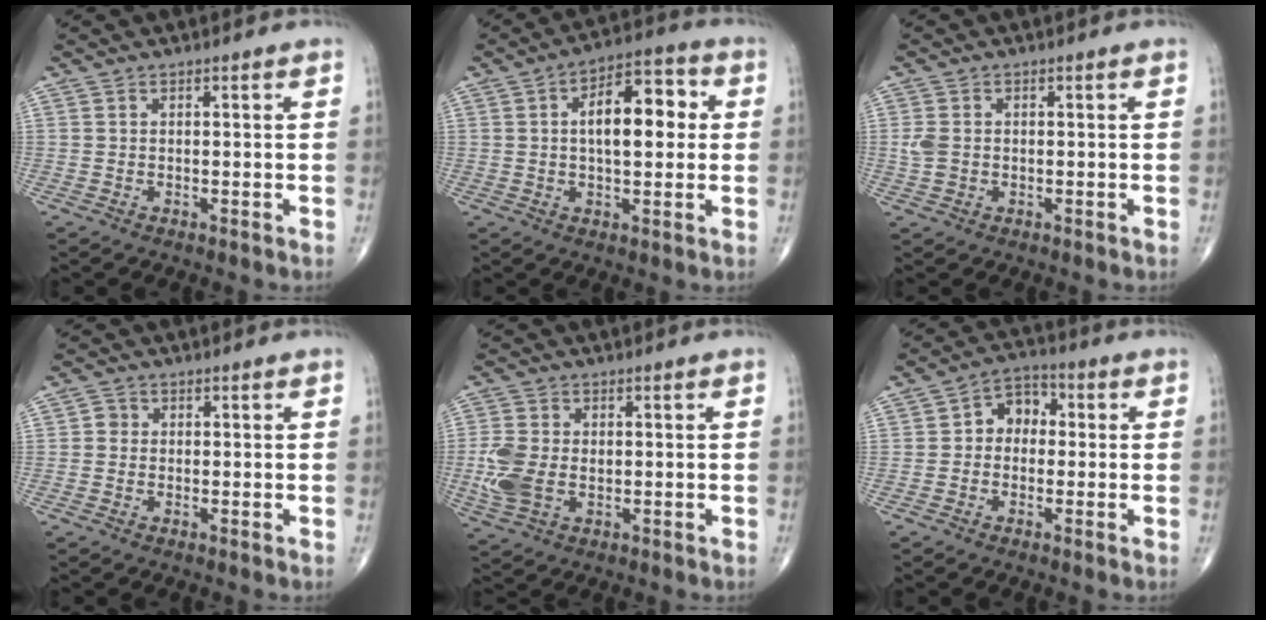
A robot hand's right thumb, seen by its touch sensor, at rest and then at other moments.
{"total": 12.1, "force": [1.6, 5.9, 10.4], "torque": [-0.134, 0.022, 0.018]}
{"total": 2.9, "force": [-0.1, 2.2, 1.9], "torque": [-0.044, 0.003, -0.001]}
{"total": 1.5, "force": [0.0, 1.4, 0.5], "torque": [0.001, 0.004, -0.006]}
{"total": 8.0, "force": [-0.7, 5.3, 5.9], "torque": [-0.141, 0.002, -0.011]}
{"total": 6.3, "force": [0.1, 4.9, 3.9], "torque": [-0.032, 0.026, -0.012]}